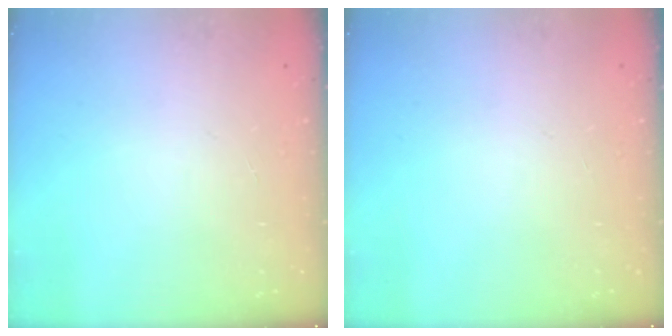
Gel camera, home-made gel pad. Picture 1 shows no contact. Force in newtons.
{"total": 0.0}